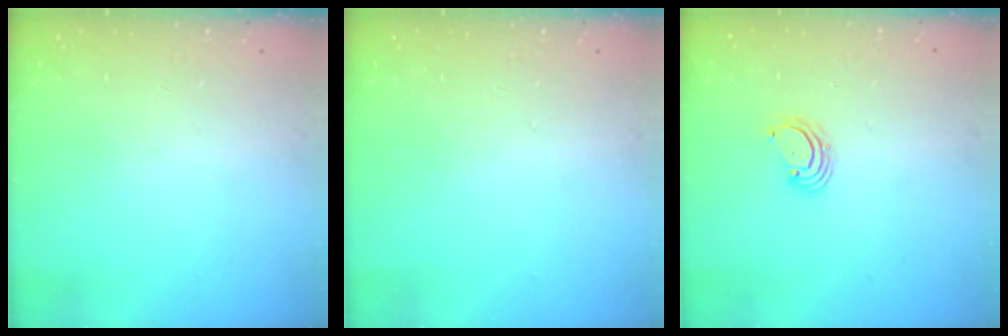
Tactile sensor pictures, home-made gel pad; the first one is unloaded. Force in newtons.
{"total": 0.0}
{"total": 2.5, "press": 2.5, "slide": 0.3}